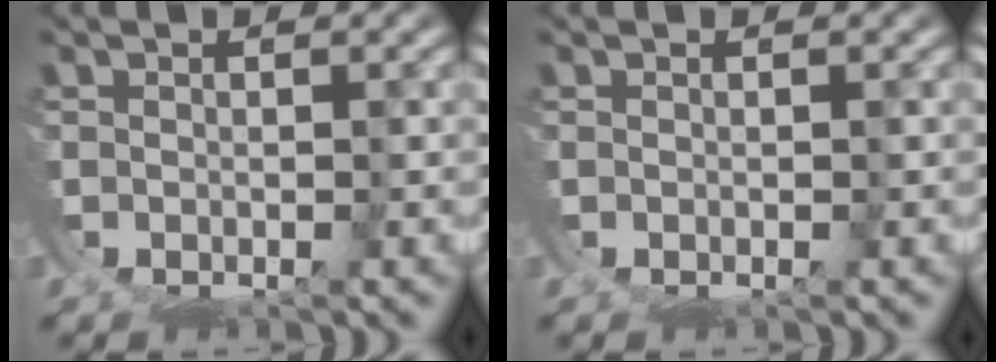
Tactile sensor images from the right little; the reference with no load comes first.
{"total": 0.0}